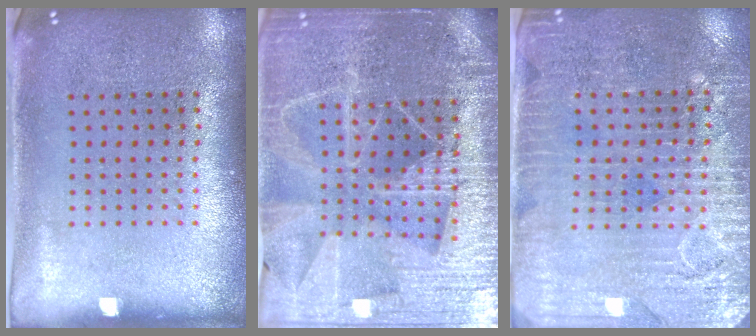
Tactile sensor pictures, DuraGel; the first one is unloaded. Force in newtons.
{"total": 5.1, "press": 4.6, "slide": 2.2}
{"total": 3.5, "press": 3.1, "slide": 1.4}